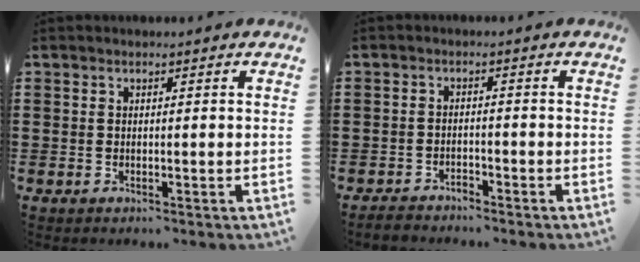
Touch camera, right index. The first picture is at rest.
{"total": 1.9, "force": [-1.9, 0.2, -0.1], "torque": [-0.005, 0.002, -0.041]}